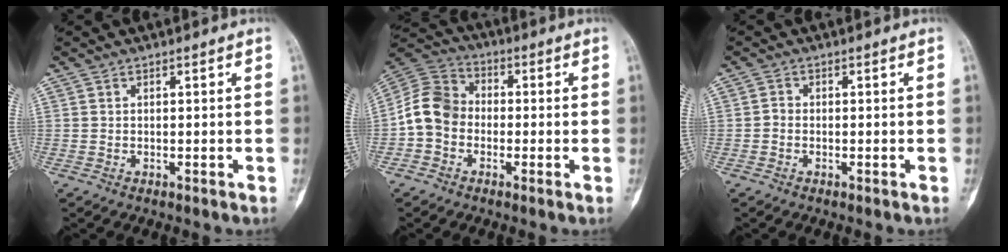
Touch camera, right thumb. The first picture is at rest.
{"total": 9.1, "force": [-1.9, 7.4, 4.9], "torque": [-0.081, 0.032, -0.053]}
{"total": 1.1, "force": [-0.4, 0.9, 0.6], "torque": [-0.007, 0.003, -0.012]}